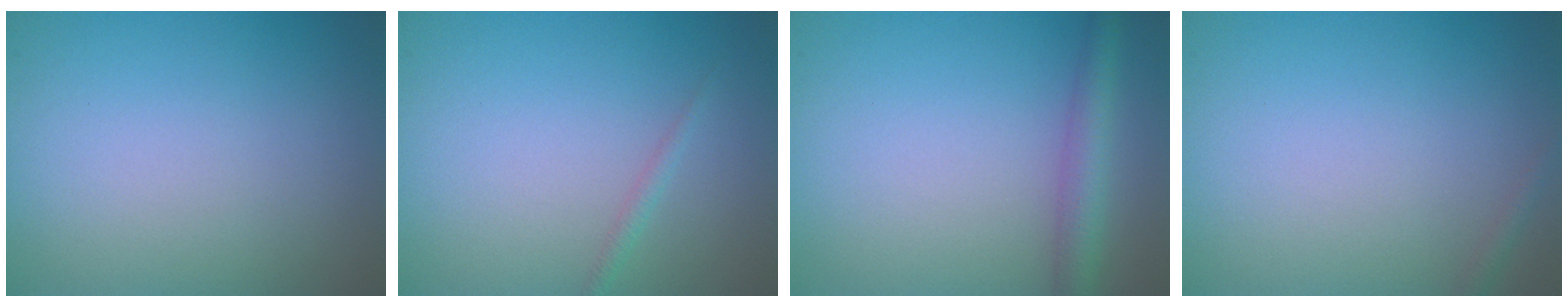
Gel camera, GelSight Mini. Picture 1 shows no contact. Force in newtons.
{"total": 0.8, "press": 0.8, "slide": 0.1}
{"total": 2.9, "press": 2.9, "slide": 0.1}
{"total": 0.8, "press": 0.8, "slide": 0.1}